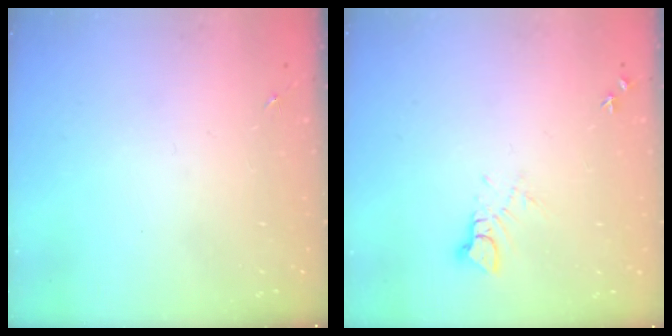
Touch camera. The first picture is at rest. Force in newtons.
{"total": 5.9, "press": 5.9, "slide": 0.6}